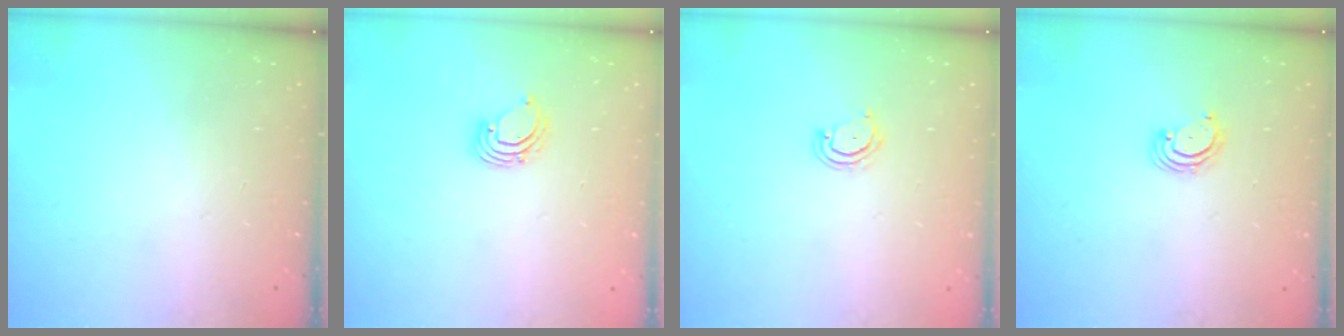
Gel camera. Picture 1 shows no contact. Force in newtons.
{"total": 2.6, "press": 2.6, "slide": 0.2}
{"total": 4.1, "press": 4.1, "slide": 0.3}
{"total": 2.6, "press": 2.6, "slide": 0.3}